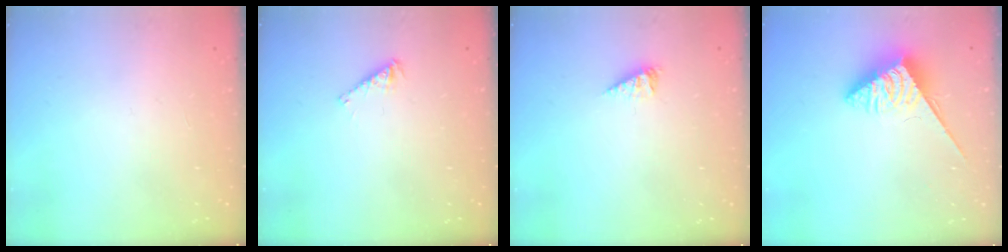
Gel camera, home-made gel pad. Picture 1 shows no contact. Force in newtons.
{"total": 3.7, "press": 3.7, "slide": 0.4}
{"total": 3.4, "press": 3.4, "slide": 0.4}
{"total": 4.7, "press": 4.7, "slide": 0.5}